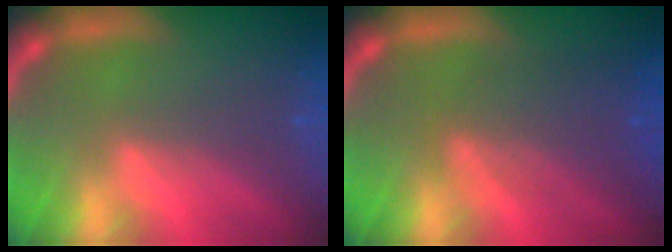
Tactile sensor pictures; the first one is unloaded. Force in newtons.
{"total": 5.1}